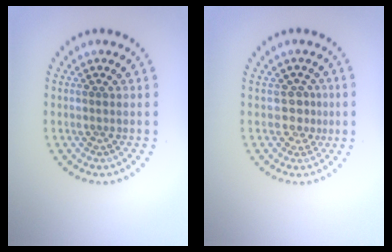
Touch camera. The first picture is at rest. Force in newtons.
{"total": 1.9, "press": 1.3, "slide": 1.3}